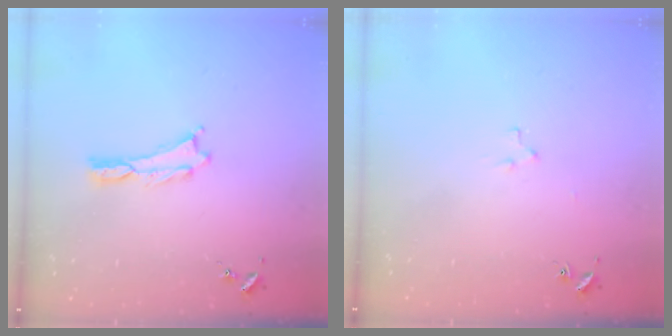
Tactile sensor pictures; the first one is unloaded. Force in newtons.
{"total": 2.2, "press": 2.2, "slide": 0.2}